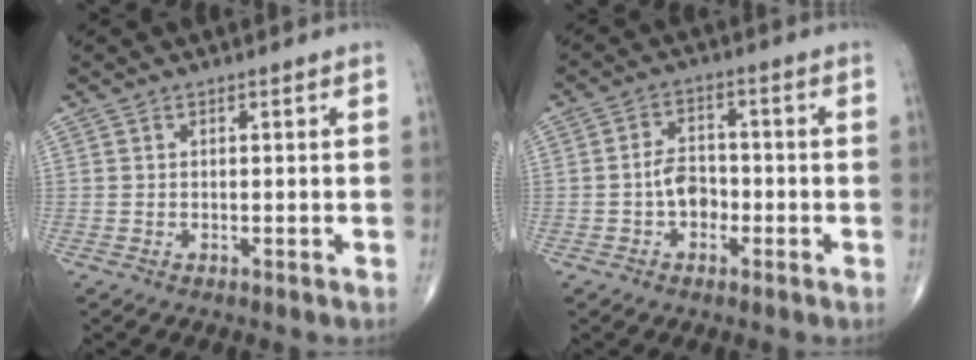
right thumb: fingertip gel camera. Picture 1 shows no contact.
{"total": 5.4, "force": [-1.4, 3.8, 3.5], "torque": [-0.044, 0.023, -0.032]}